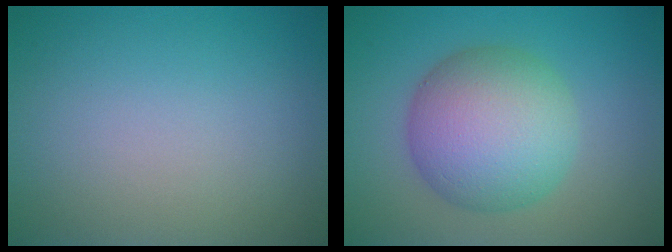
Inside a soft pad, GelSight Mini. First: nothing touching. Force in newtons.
{"total": 8.4, "press": 8.4, "slide": 0.1}